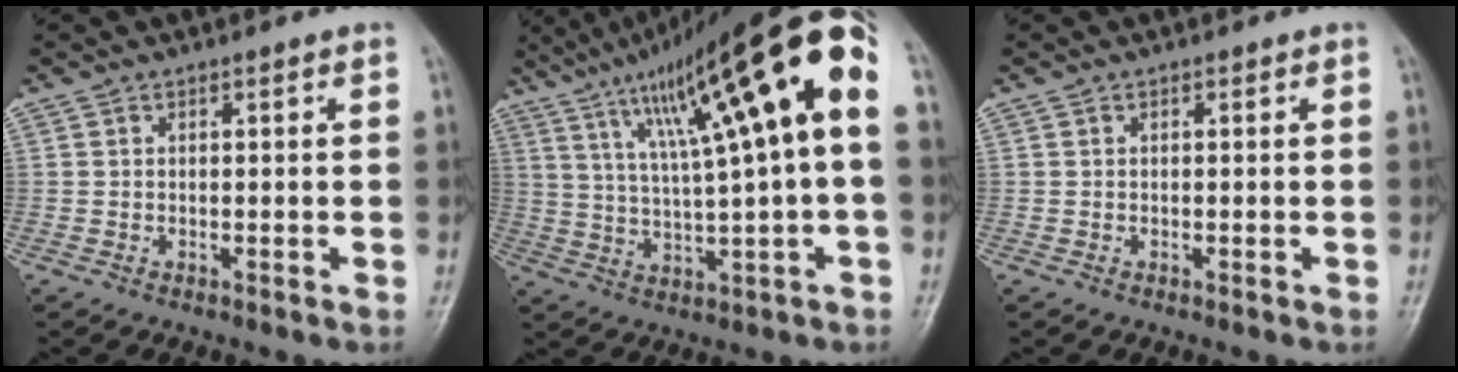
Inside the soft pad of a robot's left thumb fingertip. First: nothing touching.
{"total": 22.3, "force": [6.9, 3.5, 20.9], "torque": [-0.330, 0.022, 0.107]}
{"total": 0.0}